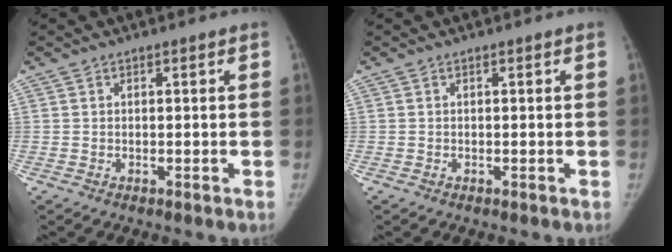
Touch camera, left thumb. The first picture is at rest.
{"total": 0.0}